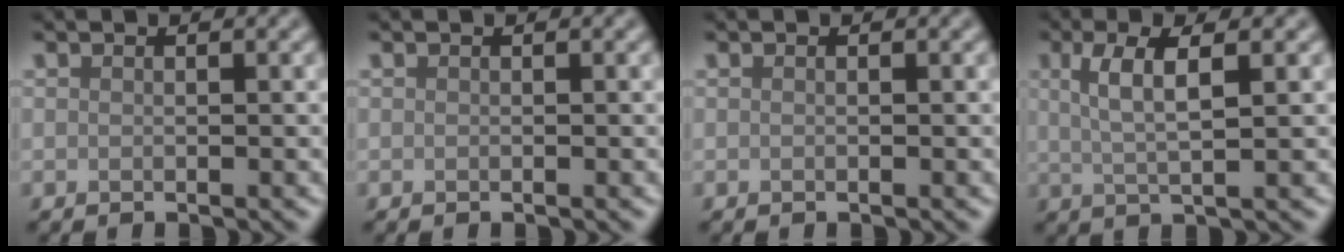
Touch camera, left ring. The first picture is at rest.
{"total": 0.0}
{"total": 0.0}
{"total": 4.0, "force": [1.2, 0.9, 3.8], "torque": [-0.077, 0.000, 0.023]}